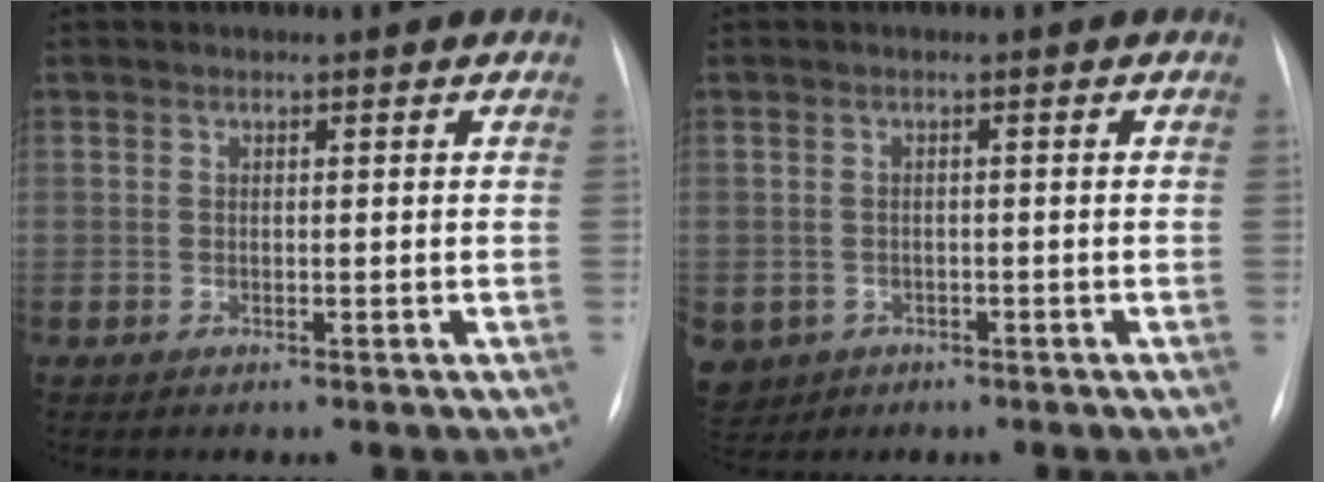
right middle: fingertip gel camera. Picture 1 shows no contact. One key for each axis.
{"total": 5.7, "fx": -2.7, "fy": 4.9, "fz": 1.2, "tx": -0.034, "ty": 0.002, "tz": -0.035}